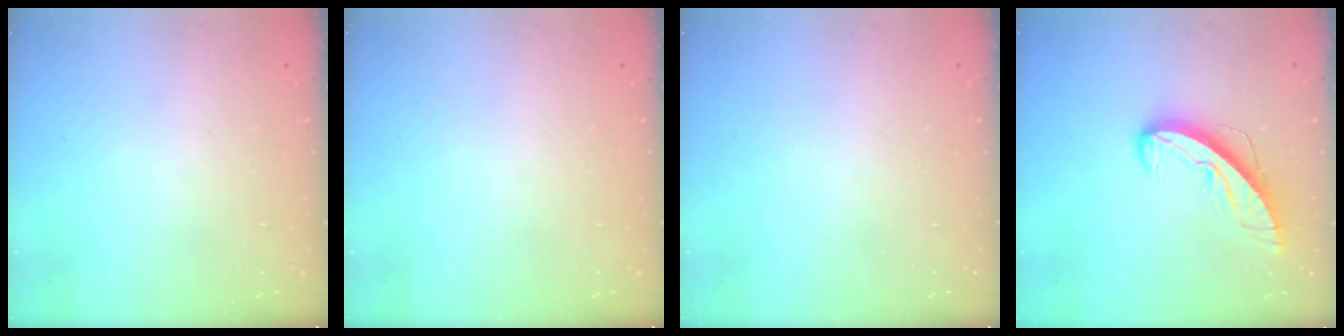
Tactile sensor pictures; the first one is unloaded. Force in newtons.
{"total": 0.0}
{"total": 0.0}
{"total": 9.1, "press": 9.1, "slide": 0.6}